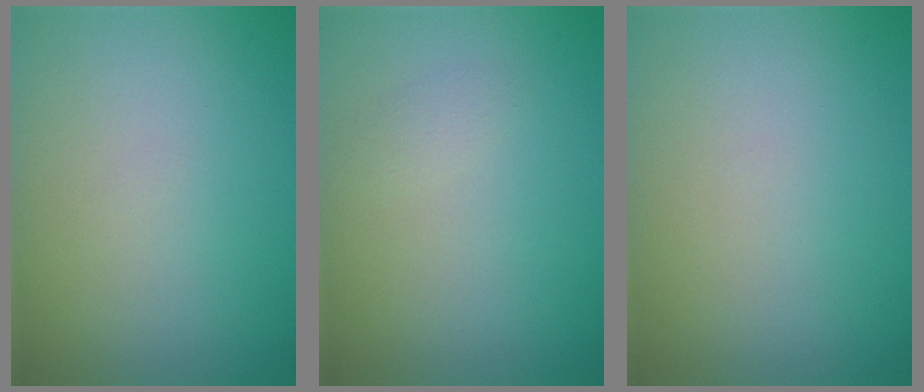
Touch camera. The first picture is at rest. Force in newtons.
{"total": 0.8, "press": 0.8, "slide": 0.0}
{"total": 0.0}